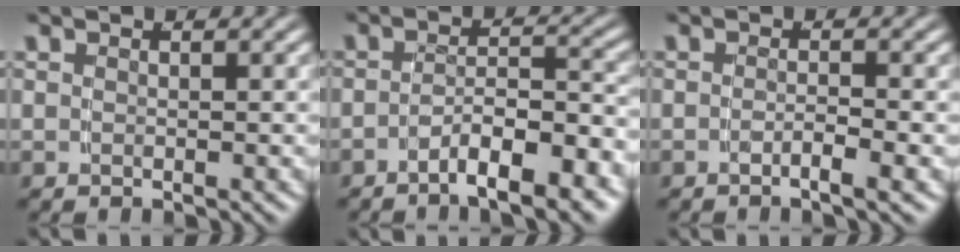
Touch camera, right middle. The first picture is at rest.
{"total": 5.7, "force": [-4.5, 1.2, 3.2], "torque": [-0.035, -0.007, -0.071]}
{"total": 1.5, "force": [-1.1, -0.4, 0.9], "torque": [-0.016, -0.002, -0.021]}